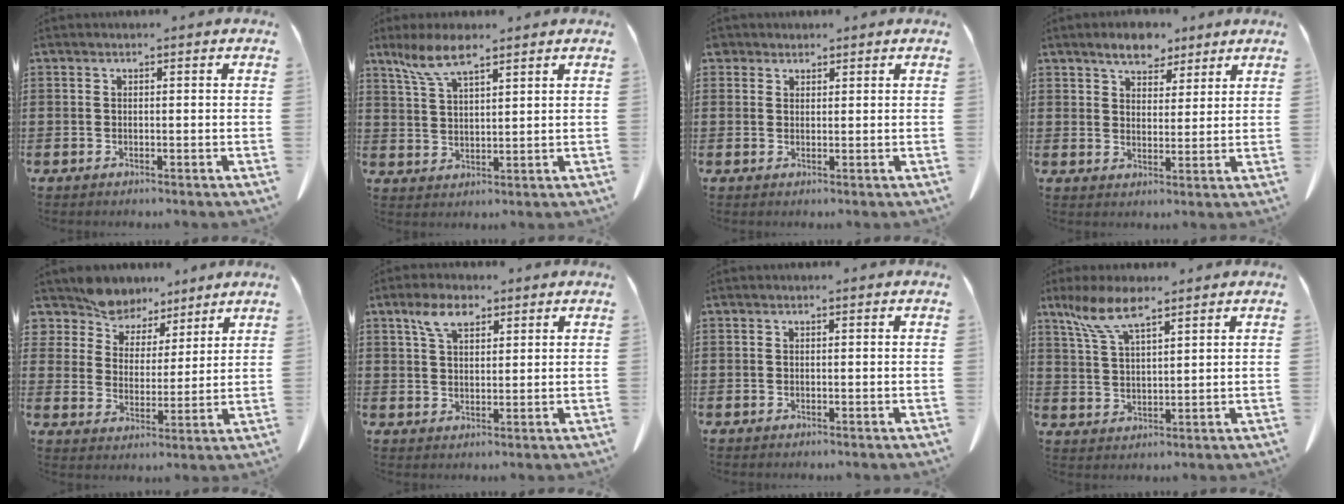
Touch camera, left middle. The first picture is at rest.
{"total": 6.4, "force": [4.4, 1.6, 4.4], "torque": [-0.096, -0.001, 0.079]}
{"total": 1.8, "force": [1.6, 1.0, 0.2], "torque": [-0.008, 0.004, 0.032]}
{"total": 5.4, "force": [4.5, 2.5, 1.4], "torque": [-0.035, -0.006, 0.085]}
{"total": 7.8, "force": [7.2, 3.0, 0.1], "torque": [-0.047, -0.045, 0.135]}
{"total": 5.3, "force": [3.1, 2.4, 3.5], "torque": [-0.078, 0.009, 0.056]}
{"total": 0.0}
{"total": 7.4, "force": [5.1, 1.8, 5.0], "torque": [-0.118, -0.009, 0.091]}